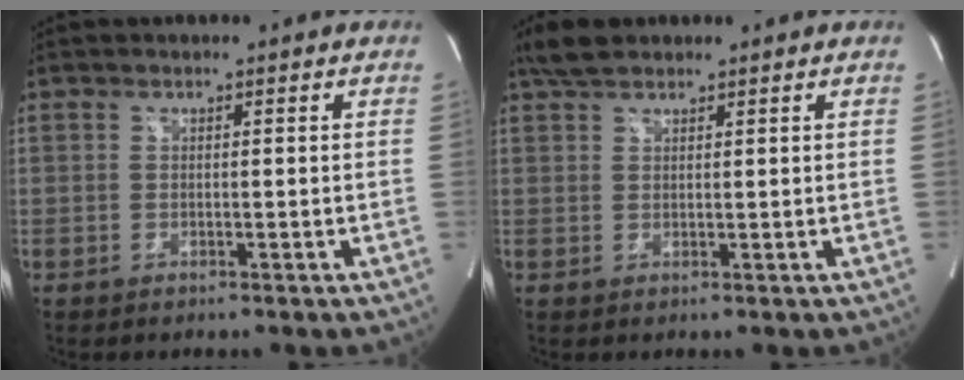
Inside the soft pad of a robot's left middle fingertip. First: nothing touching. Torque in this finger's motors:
{"motor_torque": [0.32, 0.10, -0.15, 0.01]}